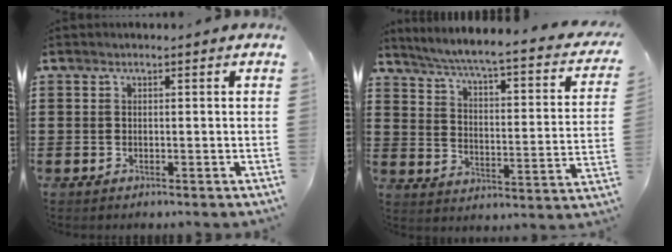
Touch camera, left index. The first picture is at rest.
{"total": 4.3, "force": [3.5, -0.7, 2.3], "torque": [-0.064, -0.040, 0.049]}